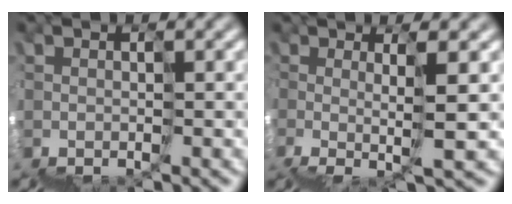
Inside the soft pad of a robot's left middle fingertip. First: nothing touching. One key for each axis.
{"total": 2.8, "fx": 2.3, "fy": -1.4, "fz": 0.9, "tx": 0.013, "ty": 0.027, "tz": 0.032}